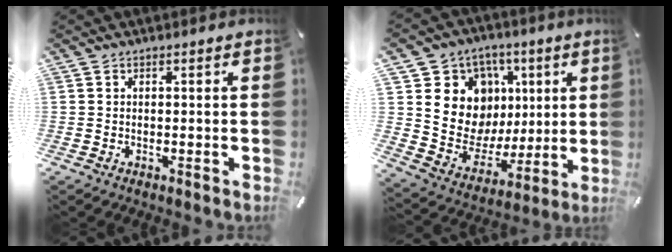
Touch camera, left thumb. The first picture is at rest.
{"total": 14.4, "force": [3.8, 13.3, 4.0], "torque": [-0.050, -0.040, 0.090]}